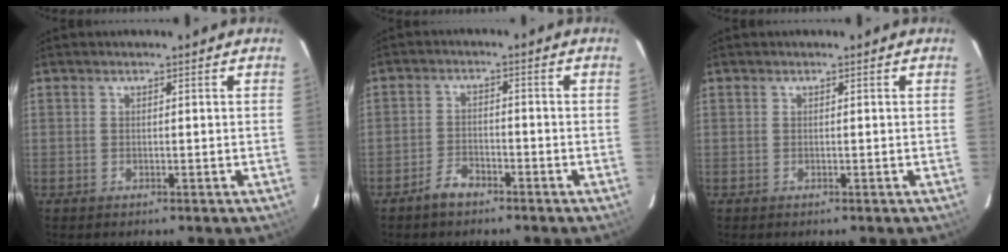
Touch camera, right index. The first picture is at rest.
{"total": 3.8, "force": [-3.1, 1.6, 1.6], "torque": [-0.045, 0.007, -0.053]}
{"total": 0.0}